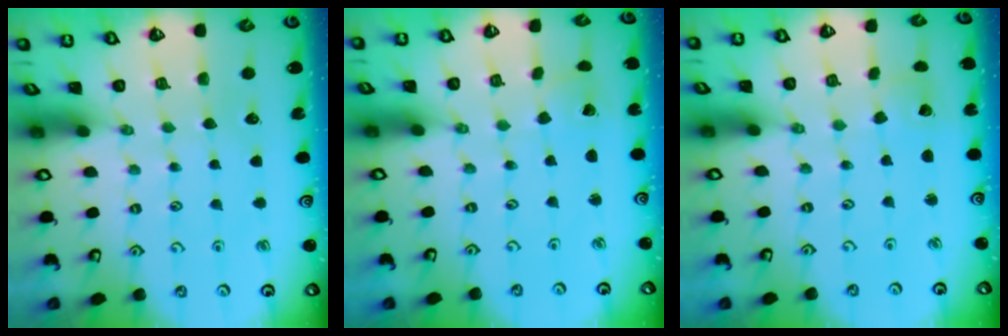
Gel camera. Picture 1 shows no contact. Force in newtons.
{"total": 1.5, "press": 1.5, "slide": 0.2}
{"total": 2.1, "press": 2.1, "slide": 0.2}